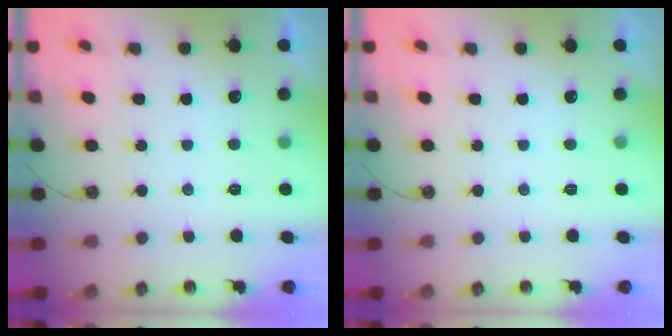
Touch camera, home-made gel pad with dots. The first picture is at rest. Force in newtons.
{"total": 0.0}